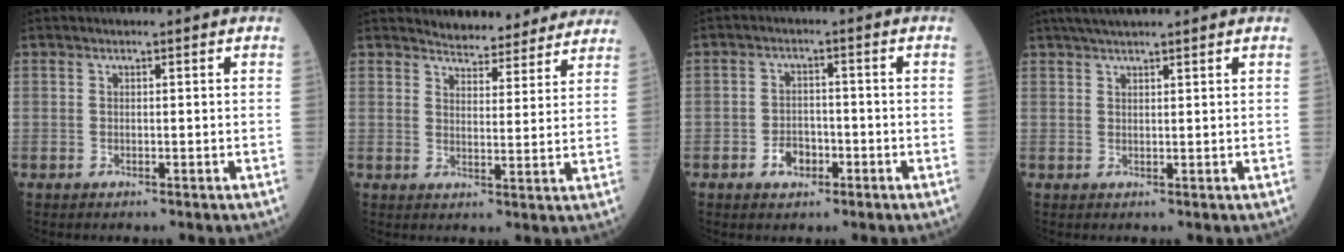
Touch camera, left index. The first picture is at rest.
{"total": 10.9, "force": [10.5, 2.5, 1.8], "torque": [-0.007, -0.003, 0.118]}
{"total": 3.5, "force": [-1.9, 2.3, 1.9], "torque": [-0.033, 0.002, -0.030]}
{"total": 5.1, "force": [4.3, 0.0, 2.7], "torque": [-0.041, 0.028, 0.074]}